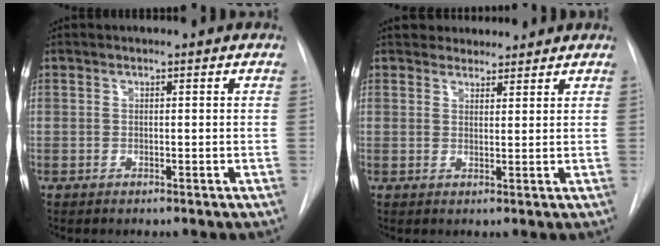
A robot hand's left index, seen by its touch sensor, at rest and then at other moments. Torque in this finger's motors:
{"motor_torque": [0.76, -1.09, -0.02, 0.02]}